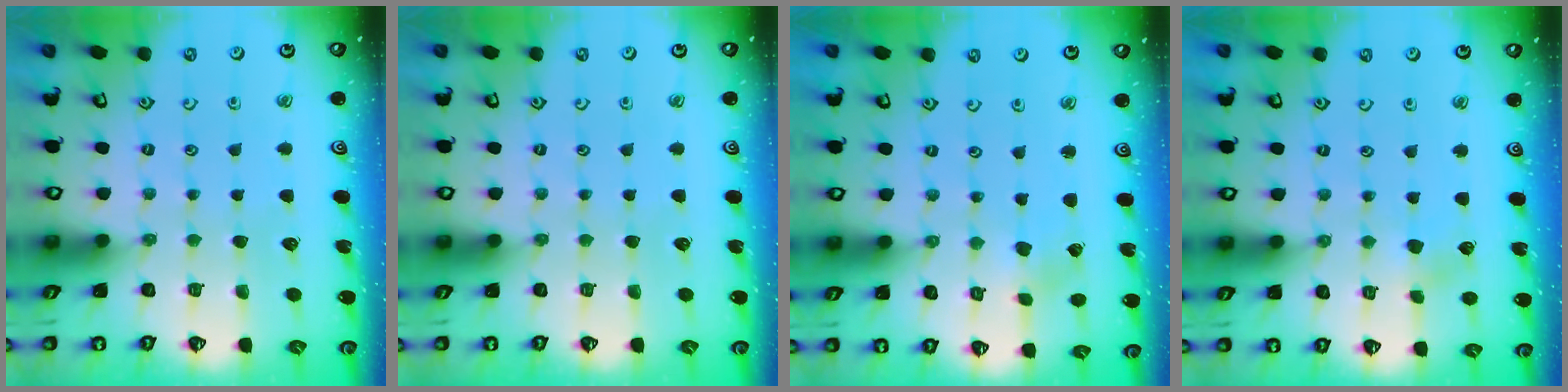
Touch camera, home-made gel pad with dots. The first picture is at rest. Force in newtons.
{"total": 0.0}
{"total": 0.9, "press": 0.9, "slide": 0.2}
{"total": 1.8, "press": 1.8, "slide": 0.2}